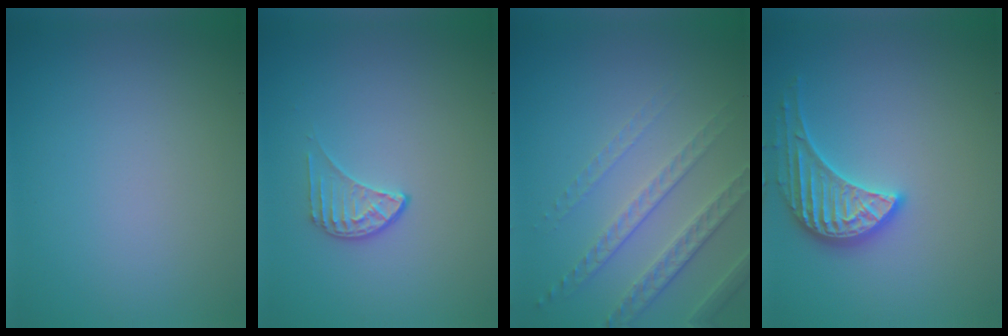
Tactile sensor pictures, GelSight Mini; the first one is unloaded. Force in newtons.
{"total": 1.6, "press": 1.0, "slide": 1.2}
{"total": 4.8, "press": 3.1, "slide": 3.7}
{"total": 3.2, "press": 3.2, "slide": 0.5}